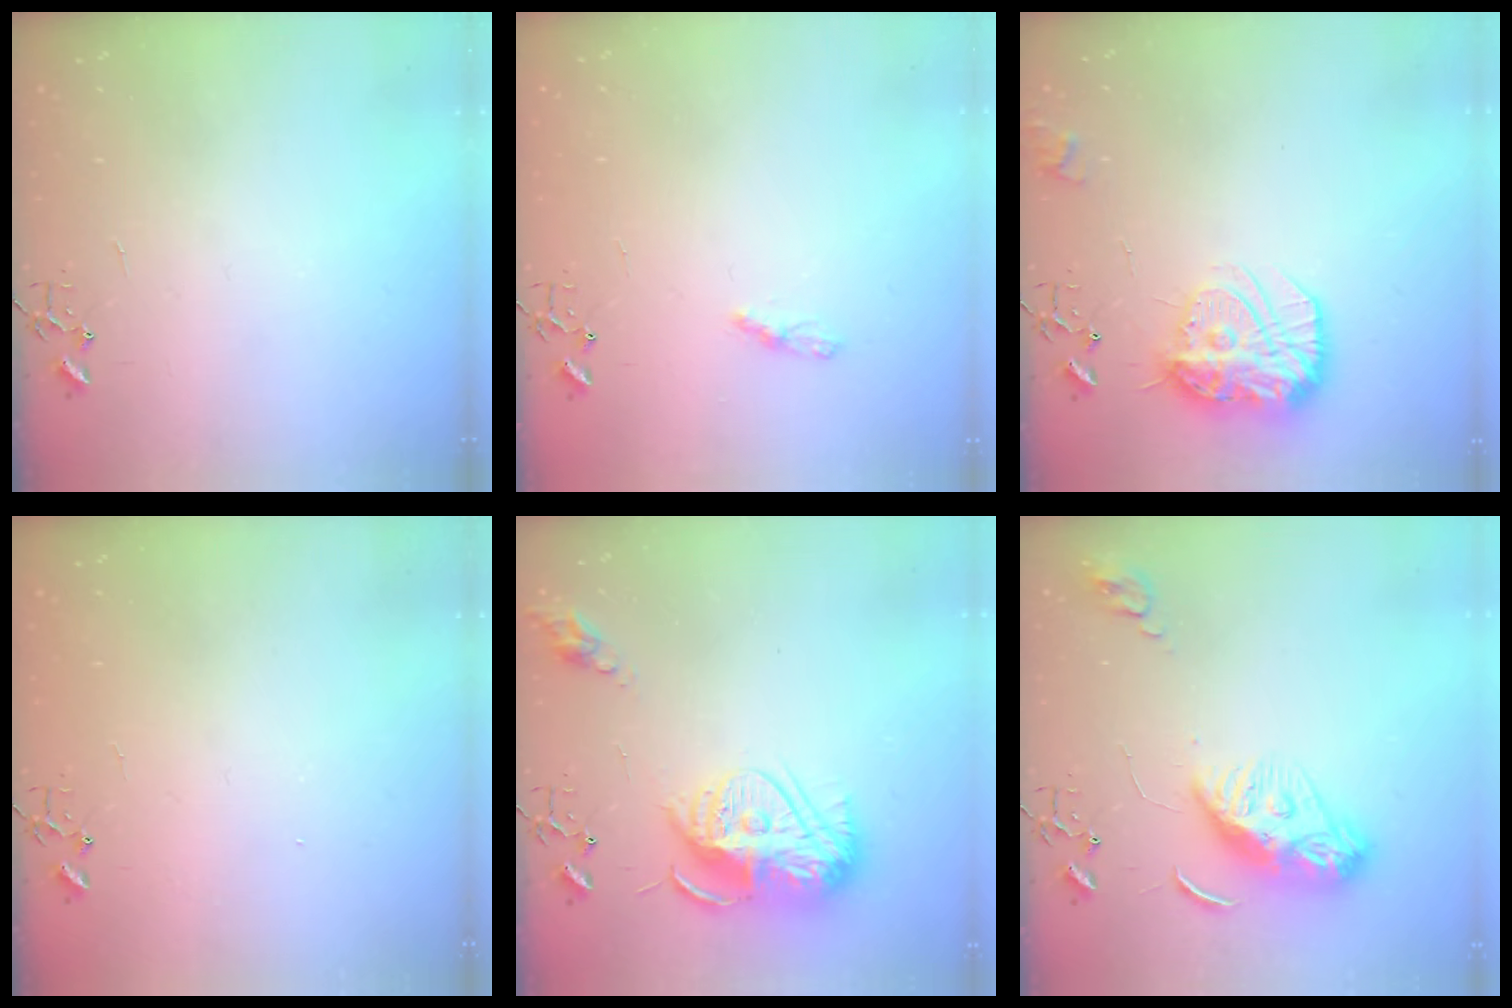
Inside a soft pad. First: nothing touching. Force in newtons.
{"total": 4.7, "press": 4.7, "slide": 0.4}
{"total": 16.5, "press": 16.5, "slide": 1.4}
{"total": 1.1, "press": 1.1, "slide": 0.1}
{"total": 15.8, "press": 15.8, "slide": 1.4}
{"total": 11.9, "press": 11.9, "slide": 0.9}